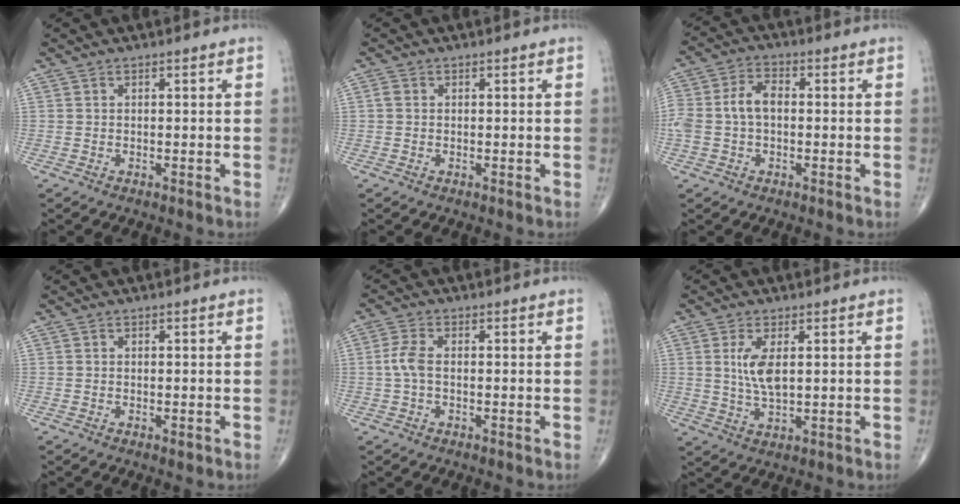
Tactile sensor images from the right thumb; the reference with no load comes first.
{"total": 1.0, "force": [0.1, 0.9, 0.5], "torque": [-0.010, 0.002, 0.000]}
{"total": 7.6, "force": [-0.2, 4.8, 5.9], "torque": [-0.131, 0.026, -0.009]}
{"total": 0.7, "force": [-0.3, 0.4, 0.6], "torque": [-0.007, -0.002, -0.006]}
{"total": 3.7, "force": [-0.2, 1.9, 3.2], "torque": [-0.080, 0.008, -0.009]}
{"total": 5.9, "force": [1.3, 2.4, 5.3], "torque": [-0.110, -0.010, 0.030]}